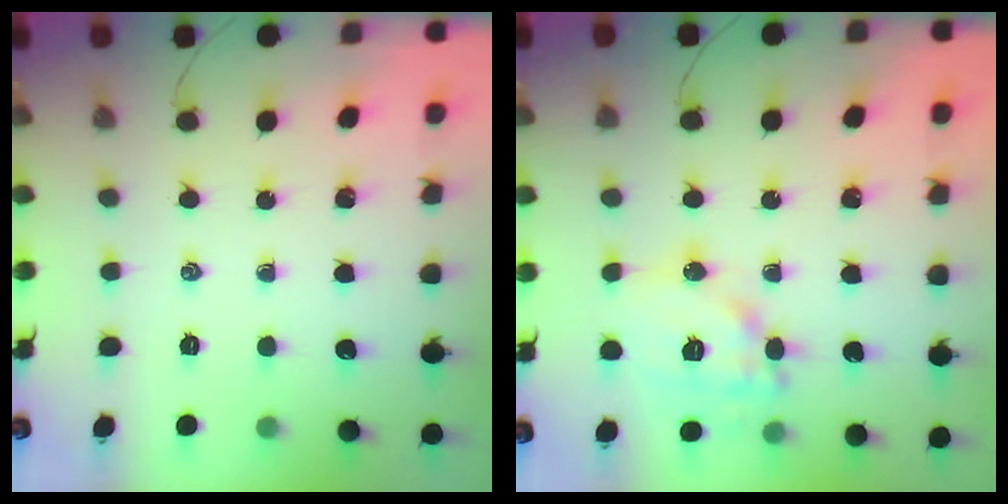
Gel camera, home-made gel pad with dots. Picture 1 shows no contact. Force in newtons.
{"total": 13.6, "press": 13.6, "slide": 1.1}